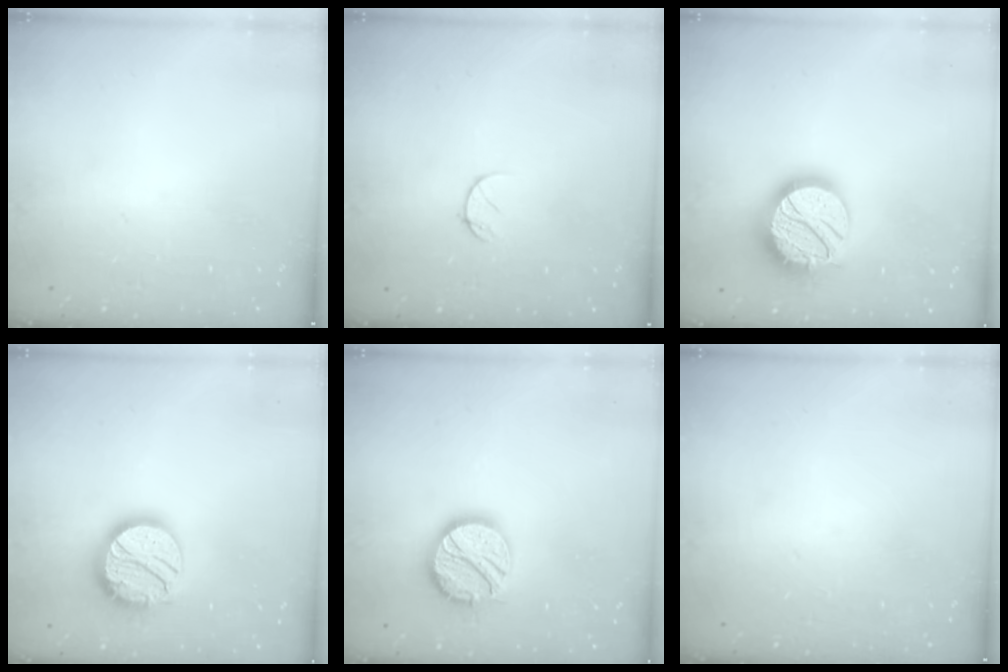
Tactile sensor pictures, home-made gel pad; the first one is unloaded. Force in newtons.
{"total": 4.3, "press": 4.3, "slide": 0.3}
{"total": 18.8, "press": 18.7, "slide": 1.2}
{"total": 17.9, "press": 17.9, "slide": 1.1}
{"total": 14.9, "press": 14.9, "slide": 0.9}
{"total": 0.0}